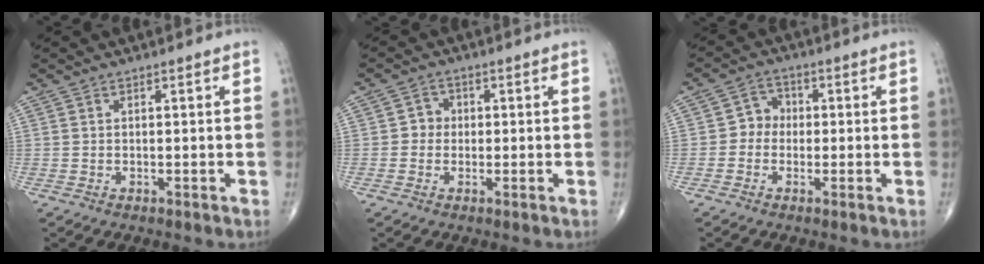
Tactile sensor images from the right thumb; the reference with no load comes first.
{"total": 2.7, "force": [-0.2, 2.6, 0.9], "torque": [0.006, 0.009, -0.010]}
{"total": 3.9, "force": [-0.6, 3.5, 1.6], "torque": [-0.003, 0.015, -0.023]}